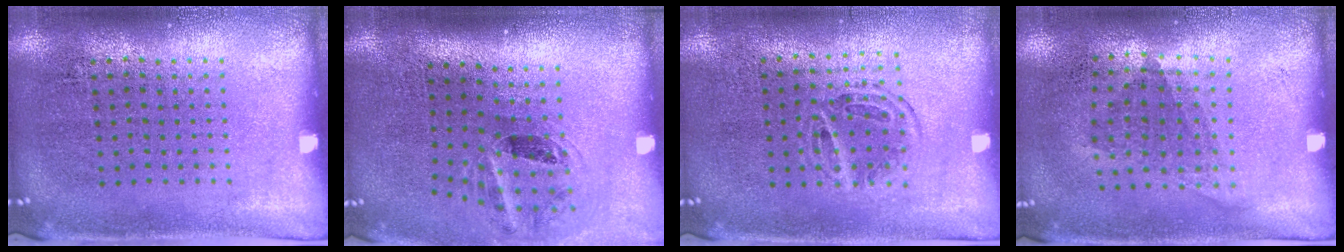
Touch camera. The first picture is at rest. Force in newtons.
{"total": 1.3, "press": 1.0, "slide": 0.9}
{"total": 1.0, "press": 0.9, "slide": 0.4}
{"total": 1.1, "press": 0.8, "slide": 0.7}